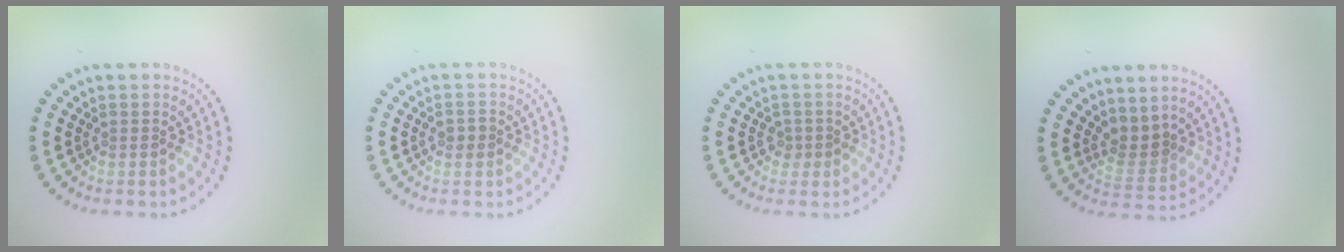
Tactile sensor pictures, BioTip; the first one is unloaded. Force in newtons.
{"total": 1.2, "press": 1.2, "slide": 0.1}
{"total": 1.2, "press": 1.0, "slide": 0.7}
{"total": 2.2, "press": 1.6, "slide": 1.5}